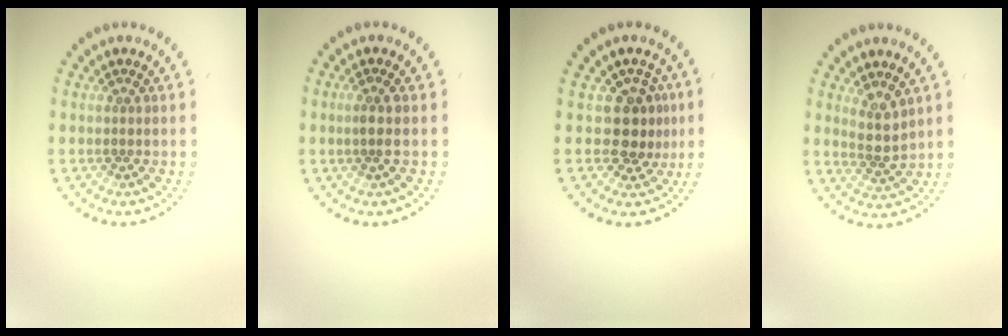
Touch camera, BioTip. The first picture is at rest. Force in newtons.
{"total": 1.6, "press": 1.3, "slide": 0.9}
{"total": 2.9, "press": 2.4, "slide": 1.6}
{"total": 2.3, "press": 1.9, "slide": 1.3}